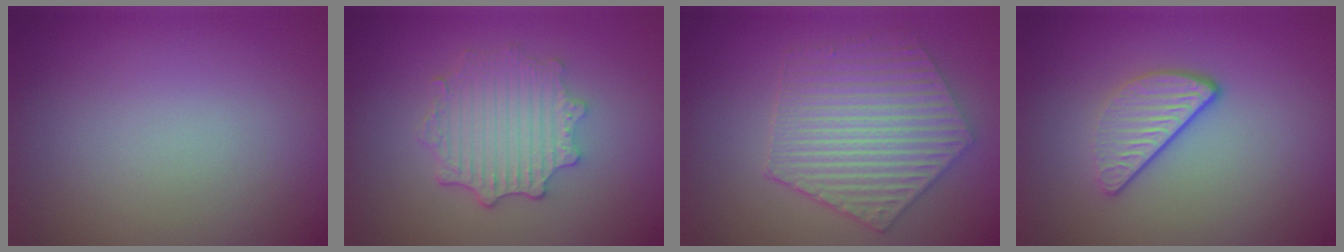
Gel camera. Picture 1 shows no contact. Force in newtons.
{"total": 4.7, "press": 3.7, "slide": 2.8}
{"total": 5.8, "press": 4.7, "slide": 3.4}
{"total": 3.1, "press": 2.5, "slide": 1.8}